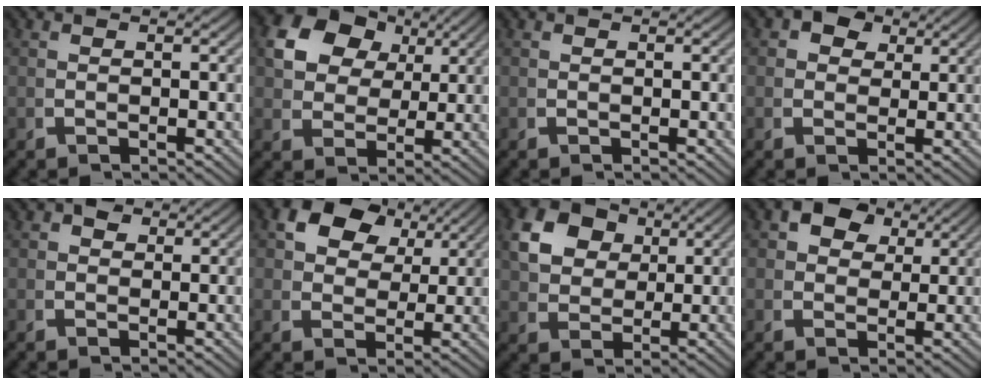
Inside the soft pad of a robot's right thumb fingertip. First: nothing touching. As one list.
[{"total": 10.0, "force": [3.5, 7.6, 5.4], "torque": [-0.132, -0.015, 0.071]}, {"total": 0.0}, {"total": 4.4, "force": [2.0, 3.4, 2.0], "torque": [-0.031, -0.004, 0.029]}, {"total": 2.4, "force": [1.2, 1.9, 1.0], "torque": [-0.018, -0.003, 0.019]}, {"total": 7.7, "force": [3.6, 5.3, 4.3], "torque": [-0.086, -0.005, 0.065]}, {"total": 9.5, "force": [3.4, 7.3, 4.9], "torque": [-0.111, -0.008, 0.064]}, {"total": 6.0, "force": [2.7, 4.3, 3.1], "torque": [-0.052, -0.003, 0.045]}]